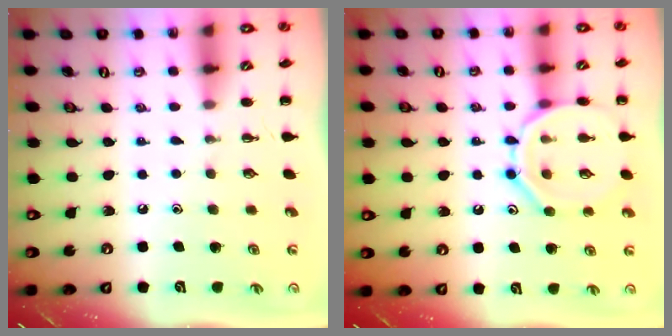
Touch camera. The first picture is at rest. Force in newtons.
{"total": 12.4, "press": 12.3, "slide": 1.1}